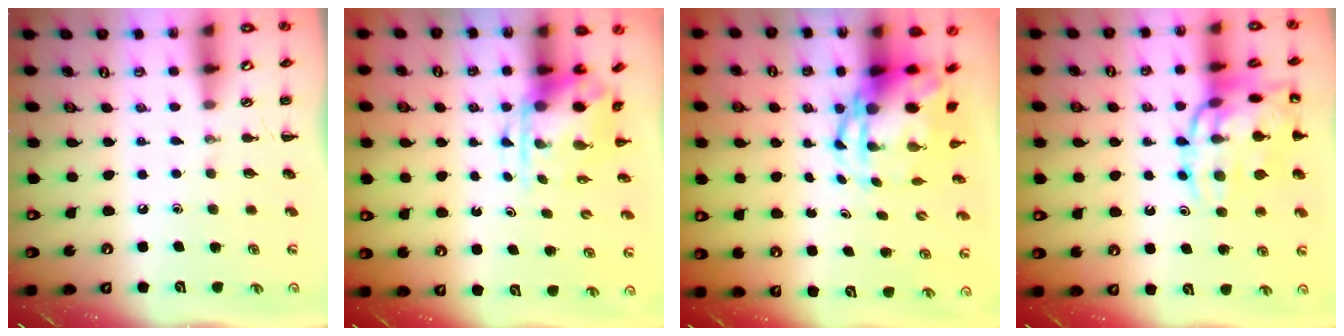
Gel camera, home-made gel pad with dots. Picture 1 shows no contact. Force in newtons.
{"total": 4.1, "press": 4.0, "slide": 0.6}
{"total": 6.7, "press": 6.4, "slide": 1.9}
{"total": 18.1, "press": 18.0, "slide": 1.8}